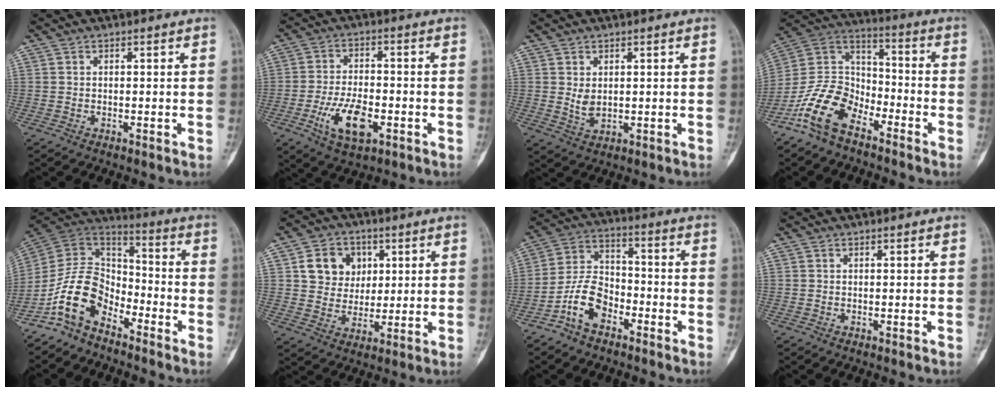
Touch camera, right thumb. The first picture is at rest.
{"total": 10.0, "force": [-3.6, 4.8, 8.0], "torque": [-0.144, 0.010, -0.058]}
{"total": 3.0, "force": [0.7, 1.8, 2.3], "torque": [-0.031, -0.012, 0.021]}
{"total": 13.7, "force": [-8.8, 7.6, 7.3], "torque": [-0.133, 0.070, -0.181]}
{"total": 12.7, "force": [-7.8, 7.7, 6.5], "torque": [-0.110, 0.083, -0.165]}
{"total": 9.8, "force": [3.0, 8.4, 4.1], "torque": [-0.023, -0.007, 0.053]}
{"total": 9.6, "force": [-5.2, 5.9, 5.6], "torque": [-0.102, 0.048, -0.107]}
{"total": 0.0}